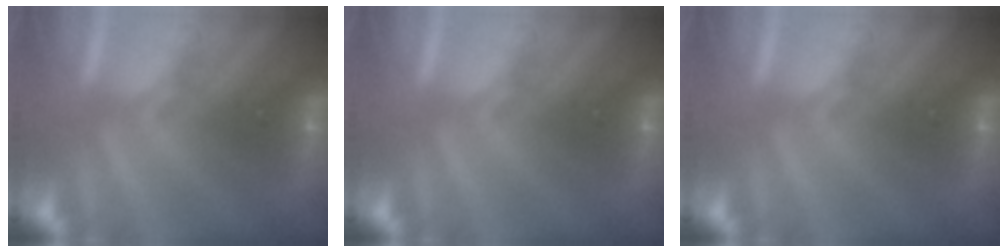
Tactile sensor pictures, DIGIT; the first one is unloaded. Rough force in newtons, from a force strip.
{"total": 0.0}
{"total": 0.0}